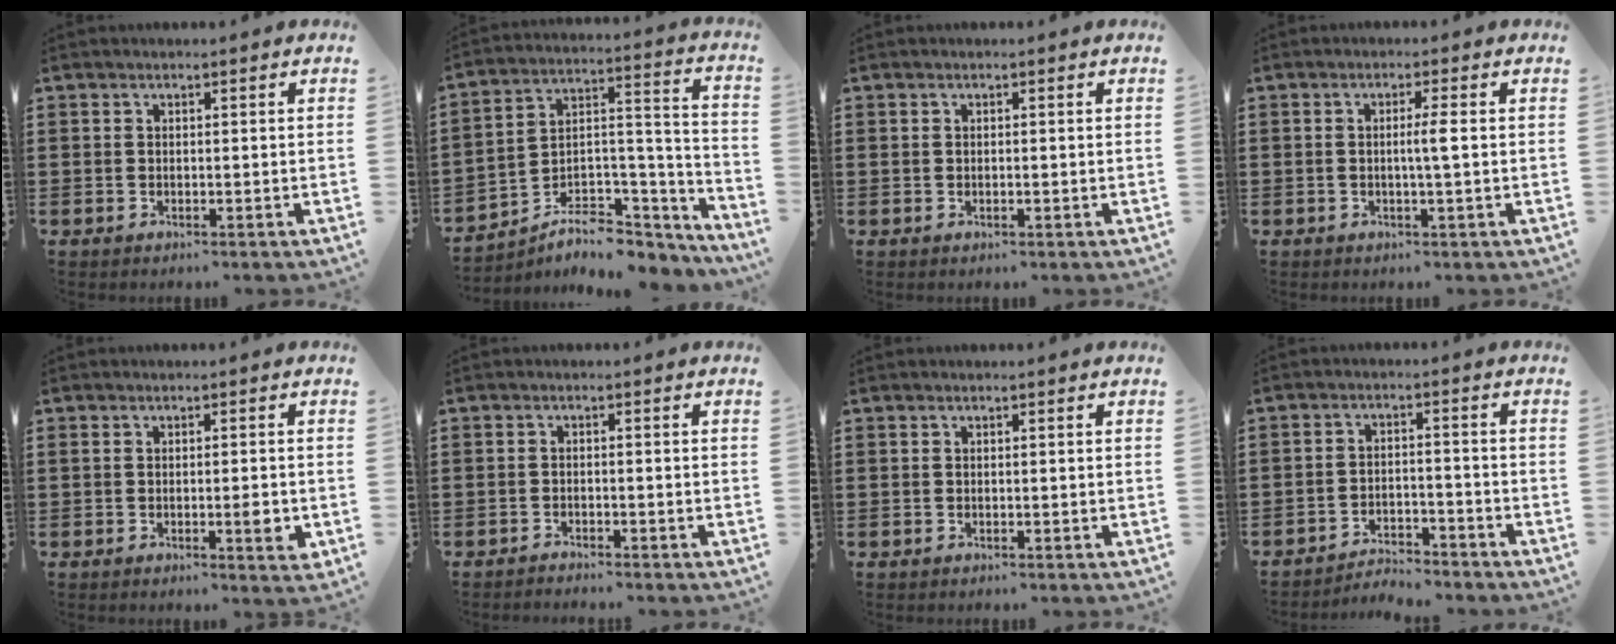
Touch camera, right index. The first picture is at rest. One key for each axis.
{"total": 6.1, "fx": -4.2, "fy": 3.8, "fz": 2.3, "tx": -0.040, "ty": 0.000, "tz": -0.075}
{"total": 0.0}
{"total": 2.5, "fx": -0.1, "fy": -0.2, "fz": 2.5, "tx": -0.045, "ty": -0.004, "tz": -0.005}
{"total": 3.2, "fx": -0.7, "fy": 0.6, "fz": 3.1, "tx": -0.050, "ty": -0.001, "tz": -0.013}
{"total": 1.5, "fx": -1.5, "fy": 0.1, "fz": 0.0, "tx": -0.004, "ty": 0.002, "tz": -0.032}
{"total": 0.0}
{"total": 3.8, "fx": -3.8, "fy": 0.4, "fz": 0.4, "tx": -0.013, "ty": 0.003, "tz": -0.080}